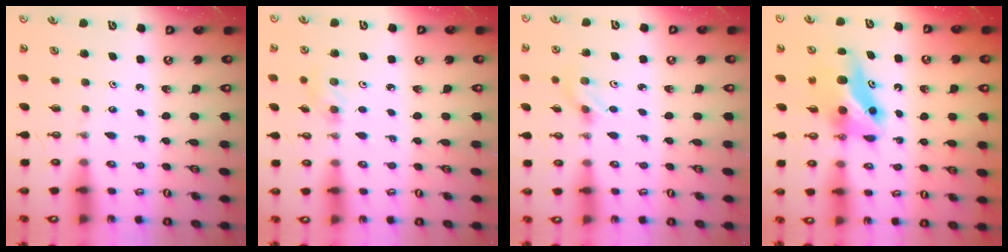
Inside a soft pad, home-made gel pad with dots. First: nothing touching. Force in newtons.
{"total": 3.8, "press": 3.8, "slide": 0.7}
{"total": 2.2, "press": 2.1, "slide": 0.6}
{"total": 7.8, "press": 7.7, "slide": 0.6}